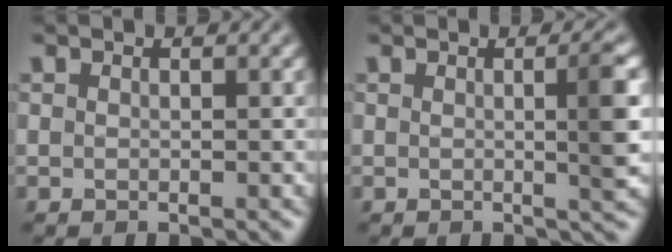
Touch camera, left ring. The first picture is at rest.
{"total": 3.7, "force": [0.1, 0.8, 3.6], "torque": [-0.042, 0.001, -0.004]}